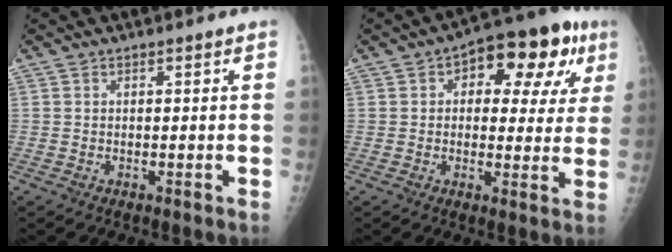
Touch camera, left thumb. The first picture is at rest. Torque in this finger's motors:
{"motor_torque": [0.17, 0.38, 0.09, -0.14, 0.10]}